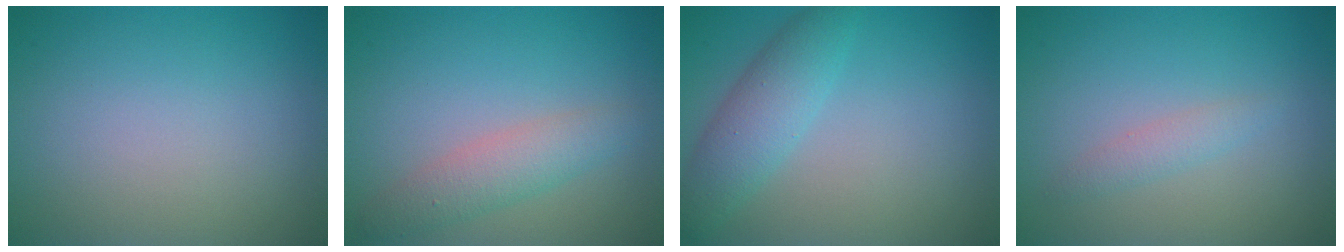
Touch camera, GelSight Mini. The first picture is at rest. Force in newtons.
{"total": 2.9, "press": 2.9, "slide": 0.1}
{"total": 3.7, "press": 3.7, "slide": 0.2}
{"total": 1.3, "press": 1.3, "slide": 0.0}